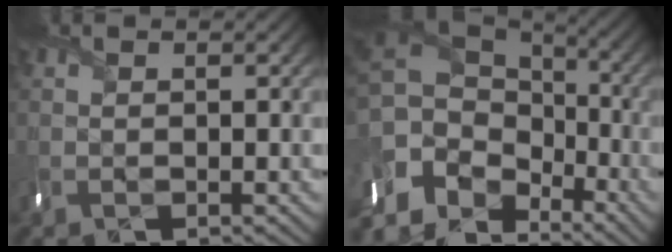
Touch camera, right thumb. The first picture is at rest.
{"total": 14.6, "force": [-4.5, 10.5, 9.0], "torque": [-0.210, -0.027, -0.029]}